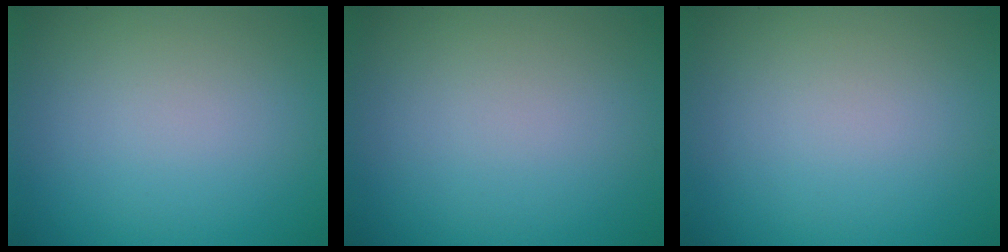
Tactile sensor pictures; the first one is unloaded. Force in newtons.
{"total": 0.0}
{"total": 0.0}